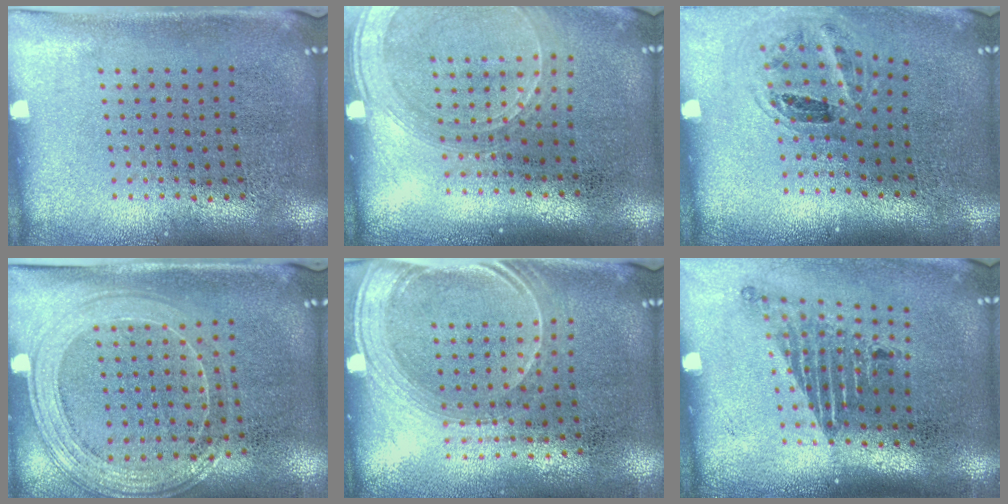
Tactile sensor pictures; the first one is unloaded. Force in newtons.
{"total": 1.7, "press": 1.5, "slide": 0.7}
{"total": 1.1, "press": 1.0, "slide": 0.5}
{"total": 1.5, "press": 1.4, "slide": 0.3}
{"total": 1.6, "press": 1.4, "slide": 0.8}
{"total": 1.7, "press": 1.2, "slide": 1.2}